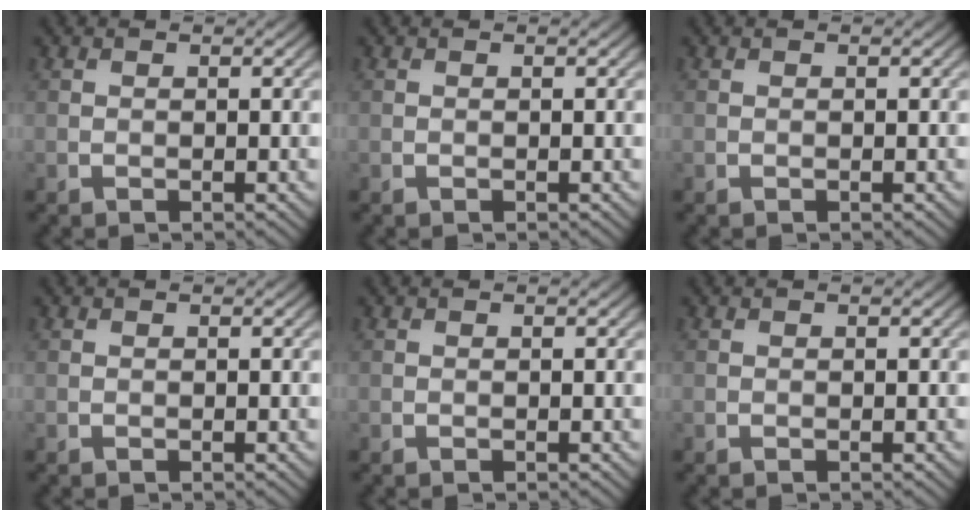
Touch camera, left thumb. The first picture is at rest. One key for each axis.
{"total": 0.0}
{"total": 0.0}
{"total": 0.0}
{"total": 0.0}
{"total": 0.0}